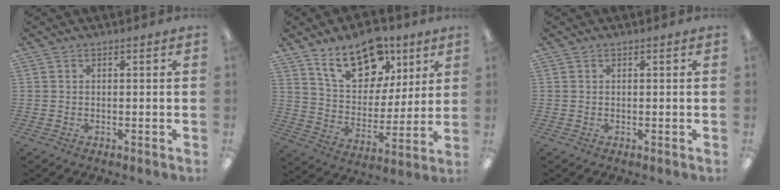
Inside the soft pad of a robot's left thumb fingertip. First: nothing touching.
{"total": 17.2, "force": [11.2, 9.8, 8.5], "torque": [-0.130, -0.052, 0.200]}
{"total": 0.0}